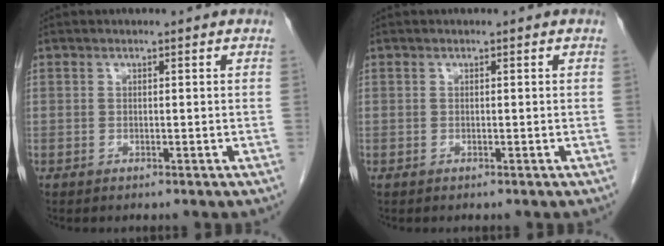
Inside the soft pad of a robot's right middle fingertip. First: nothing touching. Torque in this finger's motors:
{"motor_torque": [0.56, -0.39, 0.14, 0.03]}